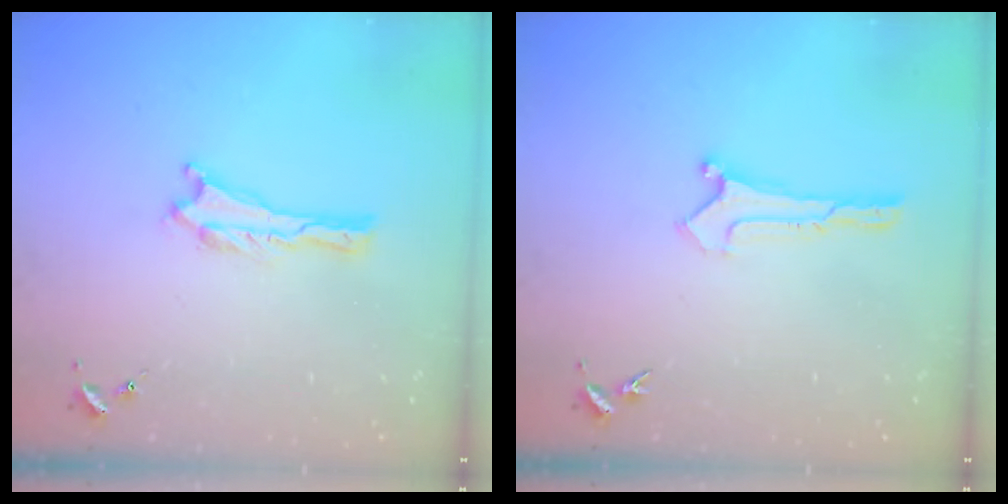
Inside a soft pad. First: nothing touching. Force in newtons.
{"total": 0.0}